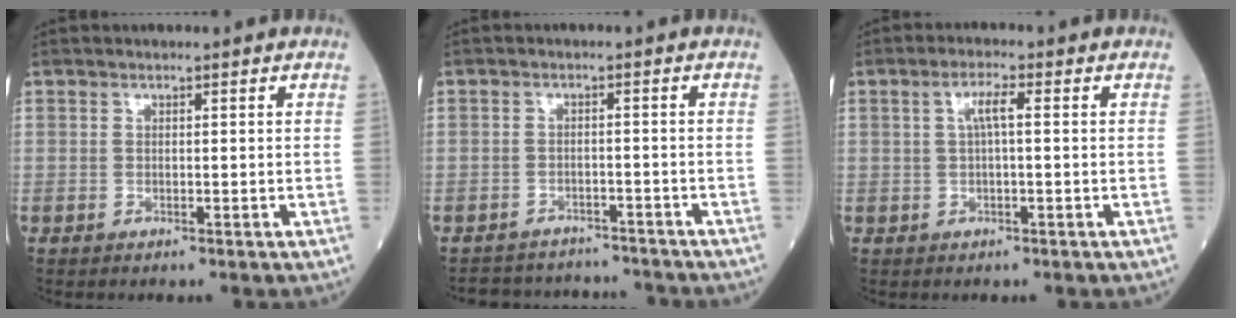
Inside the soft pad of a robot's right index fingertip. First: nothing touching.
{"total": 9.5, "force": [-8.8, 3.5, 0.8], "torque": [-0.012, 0.023, -0.119]}
{"total": 3.5, "force": [0.7, 0.9, 3.3], "torque": [-0.073, 0.014, 0.015]}